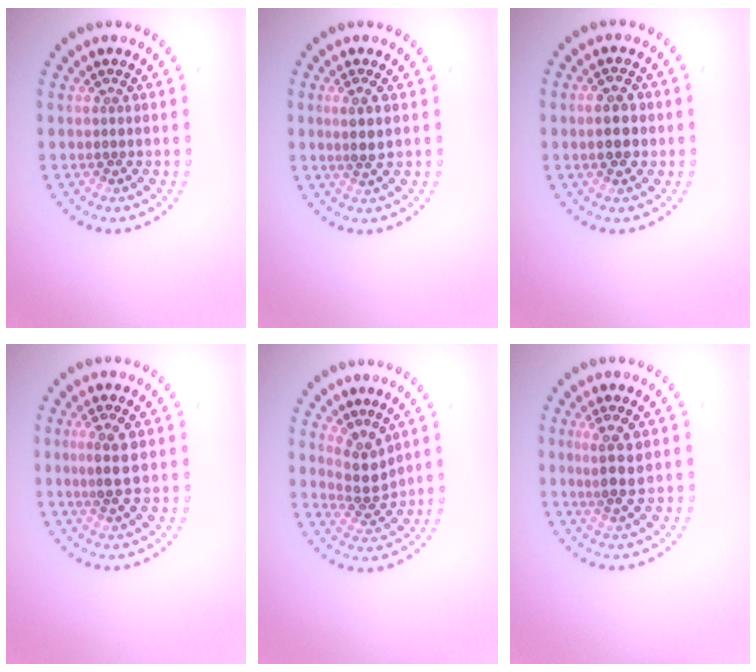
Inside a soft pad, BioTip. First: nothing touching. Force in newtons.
{"total": 1.8, "press": 1.5, "slide": 1.1}
{"total": 2.8, "press": 2.8, "slide": 0.1}
{"total": 2.6, "press": 2.4, "slide": 0.9}
{"total": 2.8, "press": 2.0, "slide": 1.9}
{"total": 2.6, "press": 2.2, "slide": 1.4}